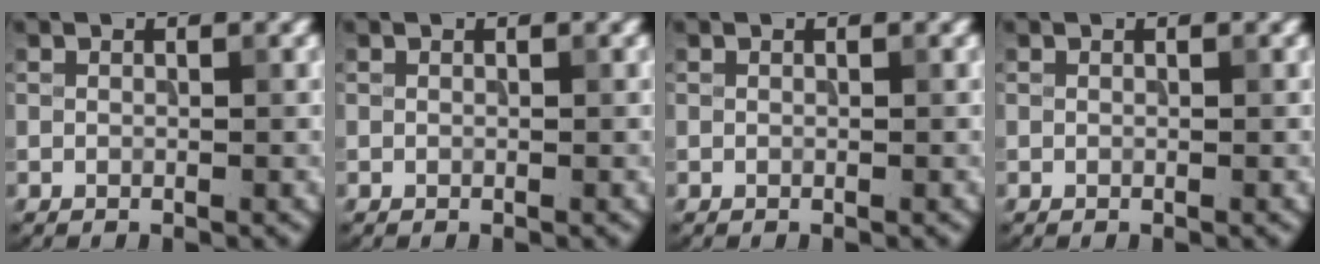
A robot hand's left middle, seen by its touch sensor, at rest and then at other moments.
{"total": 0.0}
{"total": 0.0}
{"total": 0.0}